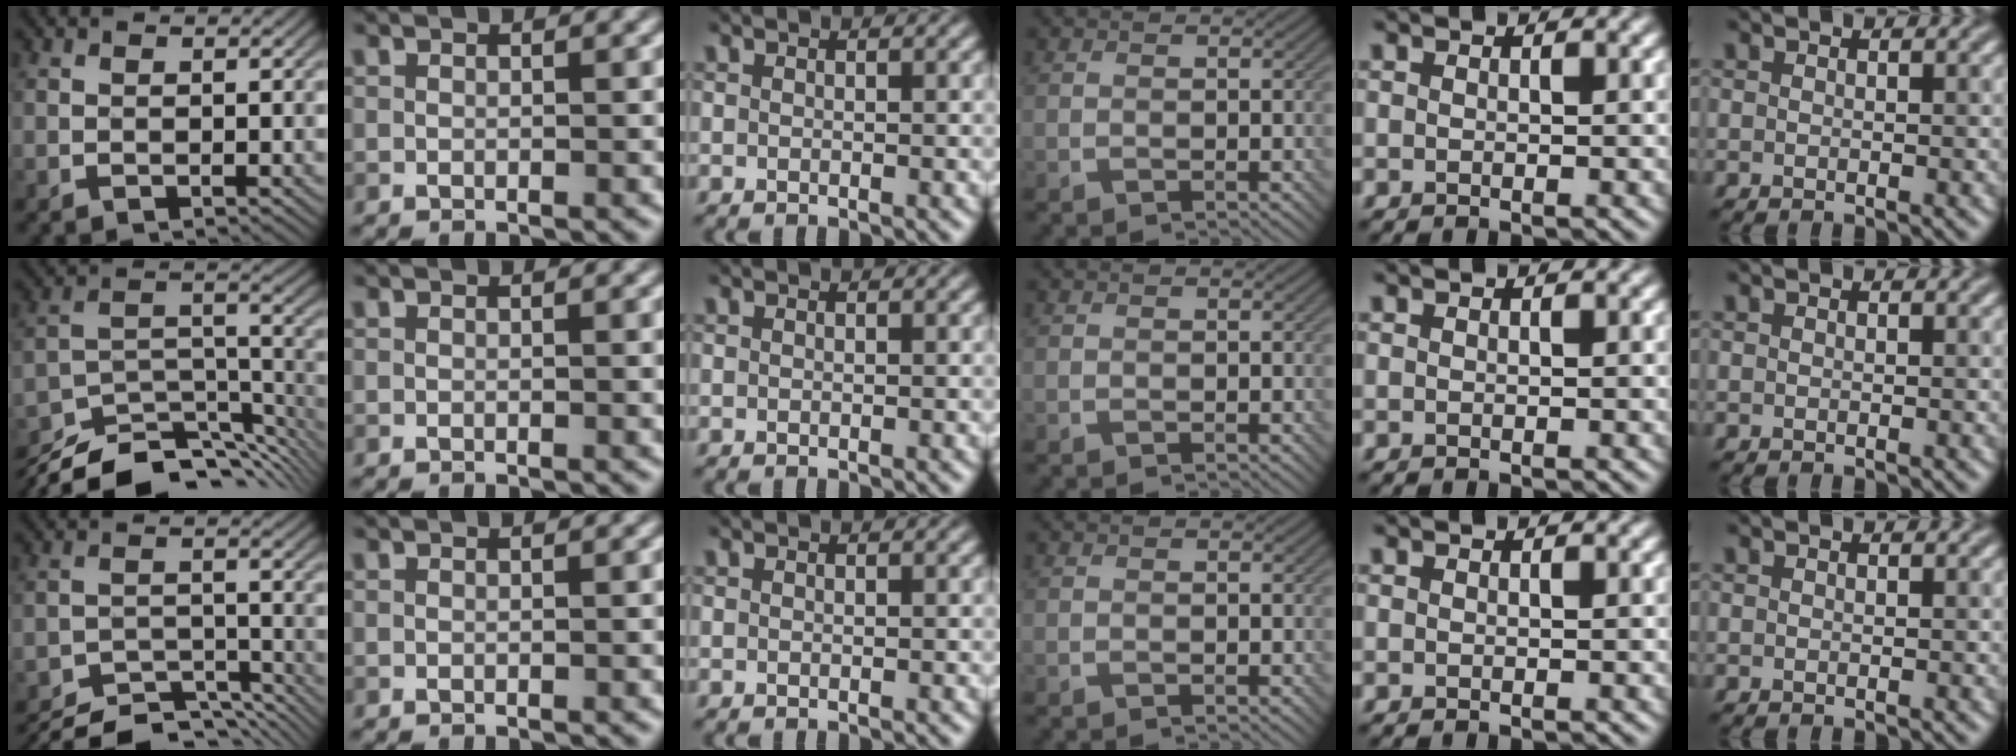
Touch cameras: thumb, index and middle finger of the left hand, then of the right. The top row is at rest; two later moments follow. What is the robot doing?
{"motion": "insert", "object": "bottle cap"}